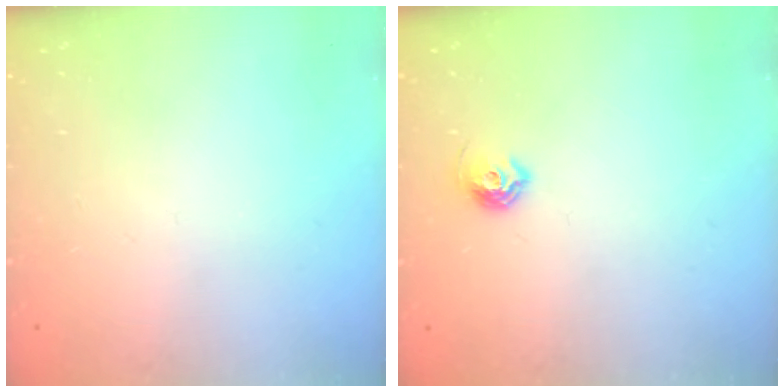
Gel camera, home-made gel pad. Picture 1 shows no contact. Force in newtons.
{"total": 6.1, "press": 6.0, "slide": 1.1}